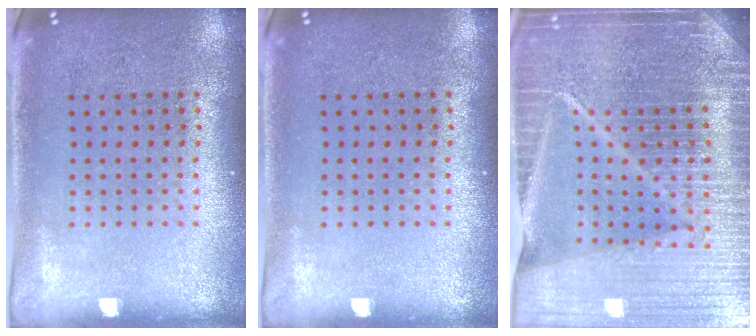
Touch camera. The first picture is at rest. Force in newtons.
{"total": 0.0}
{"total": 6.7, "press": 5.7, "slide": 3.4}